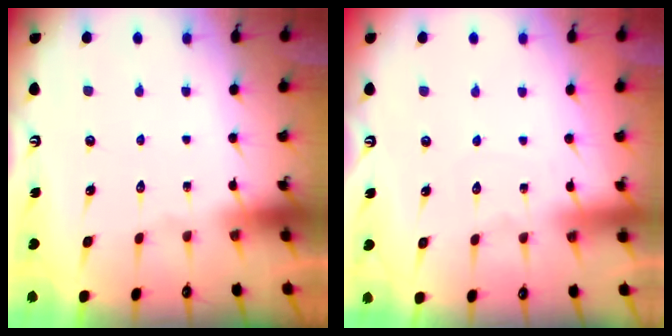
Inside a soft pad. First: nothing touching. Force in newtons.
{"total": 2.6, "press": 2.6, "slide": 0.4}